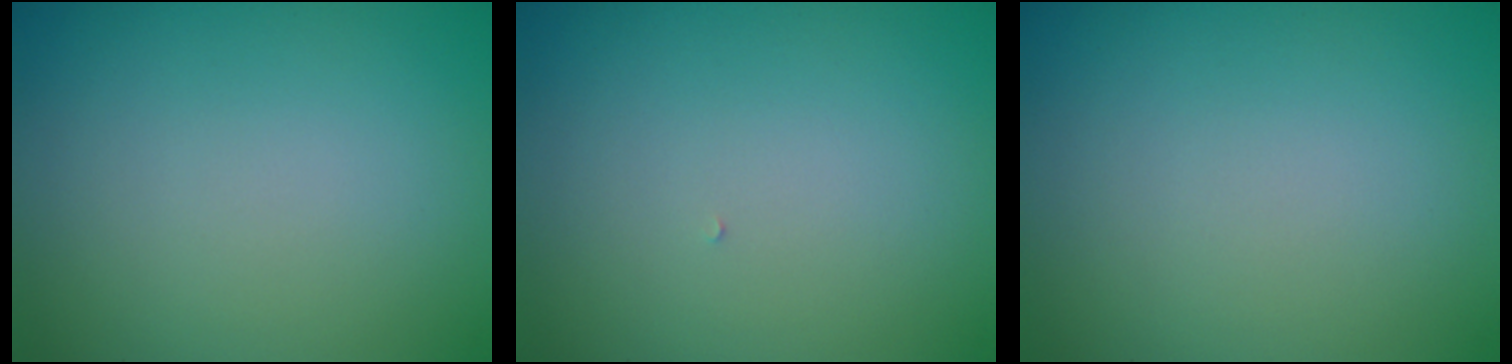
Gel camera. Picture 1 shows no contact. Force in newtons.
{"total": 0.0}
{"total": 0.0}